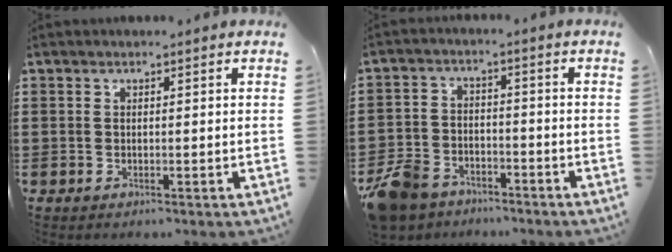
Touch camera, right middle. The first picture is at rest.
{"total": 7.6, "force": [-6.4, 3.3, 2.4], "torque": [-0.077, 0.010, -0.135]}